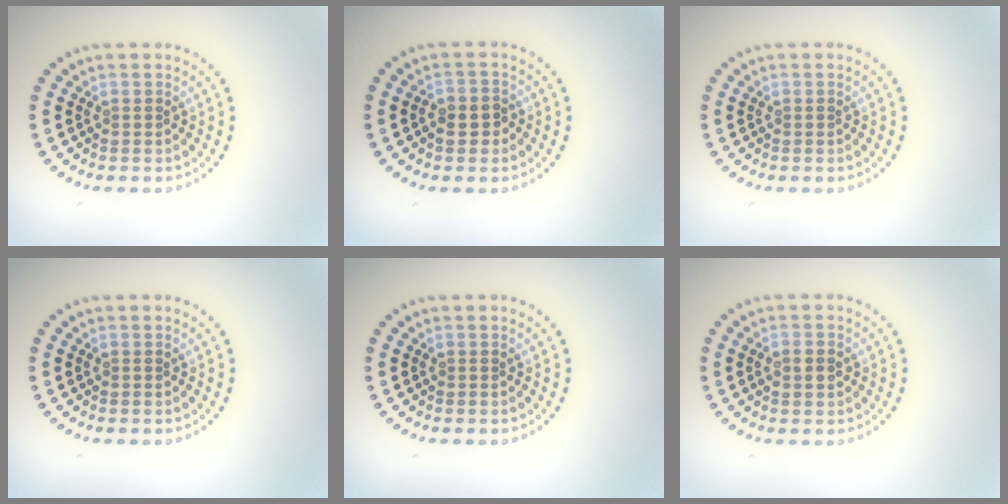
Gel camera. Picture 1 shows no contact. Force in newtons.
{"total": 2.2, "press": 2.1, "slide": 0.6}
{"total": 0.0}
{"total": 0.0}
{"total": 0.0}
{"total": 2.1, "press": 2.1, "slide": 0.2}